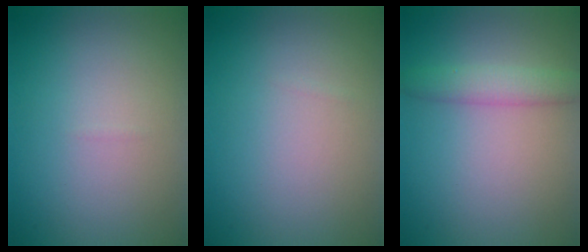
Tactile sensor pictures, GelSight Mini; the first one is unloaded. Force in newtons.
{"total": 0.0}
{"total": 2.7, "press": 2.7, "slide": 0.2}